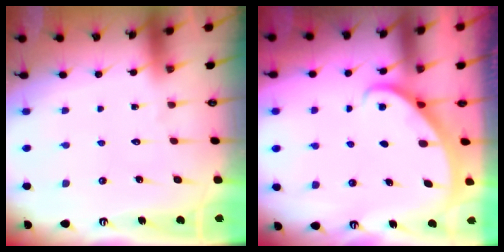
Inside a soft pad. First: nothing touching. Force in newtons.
{"total": 2.3, "press": 2.3, "slide": 0.2}